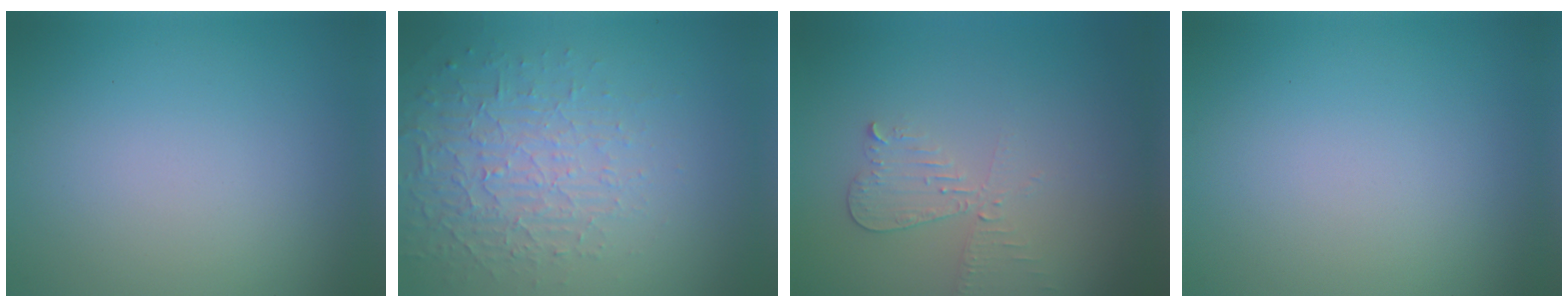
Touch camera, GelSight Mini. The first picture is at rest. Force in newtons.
{"total": 5.3, "press": 3.2, "slide": 4.3}
{"total": 2.2, "press": 2.2, "slide": 0.2}
{"total": 0.0}